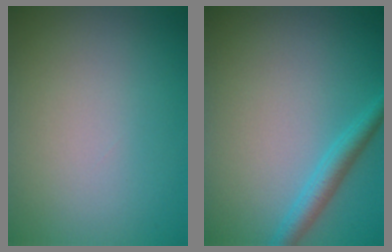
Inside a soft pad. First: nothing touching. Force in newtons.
{"total": 2.4, "press": 2.4, "slide": 0.1}